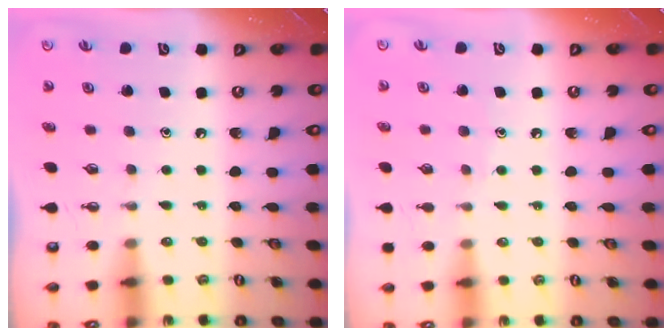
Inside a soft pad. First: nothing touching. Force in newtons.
{"total": 3.9, "press": 3.8, "slide": 0.5}